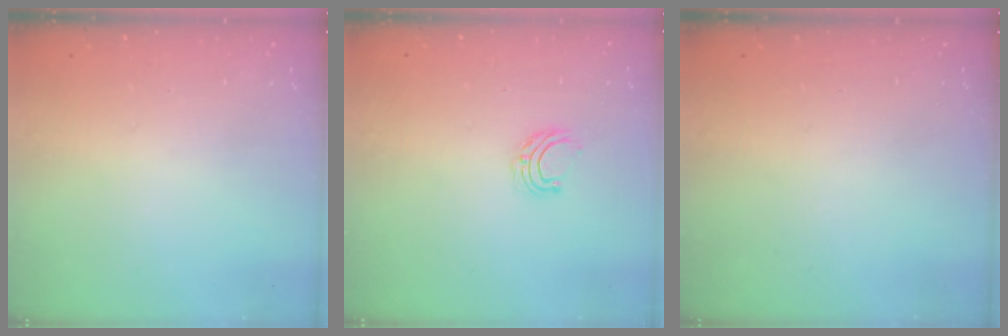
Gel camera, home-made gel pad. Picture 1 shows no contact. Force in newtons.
{"total": 5.0, "press": 5.0, "slide": 0.4}
{"total": 0.0}